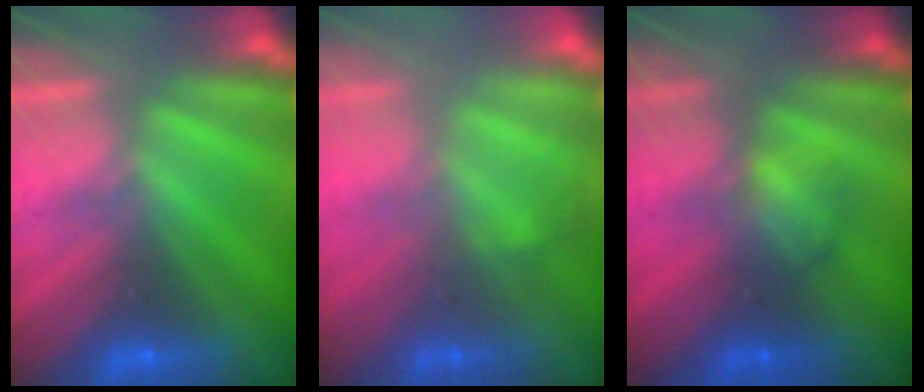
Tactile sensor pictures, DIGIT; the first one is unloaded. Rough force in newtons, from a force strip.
{"total": 2.5}
{"total": 2.0}